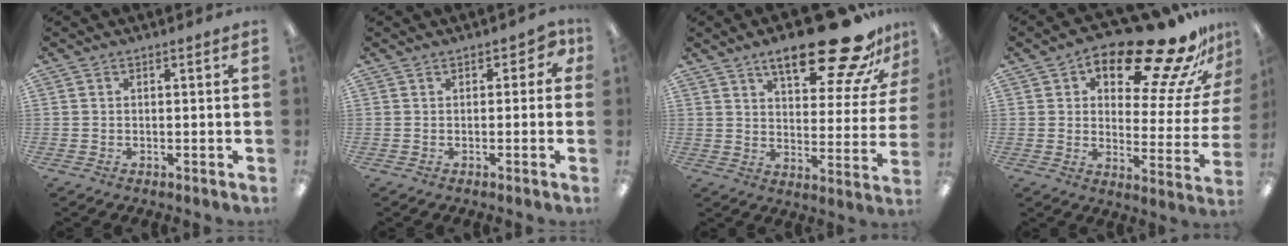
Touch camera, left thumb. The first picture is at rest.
{"total": 2.7, "force": [0.5, 1.9, 1.9], "torque": [-0.020, 0.000, 0.005]}
{"total": 22.1, "force": [14.7, 7.6, 14.7], "torque": [-0.201, -0.089, 0.235]}
{"total": 22.1, "force": [16.4, 7.4, 12.8], "torque": [-0.173, -0.119, 0.261]}